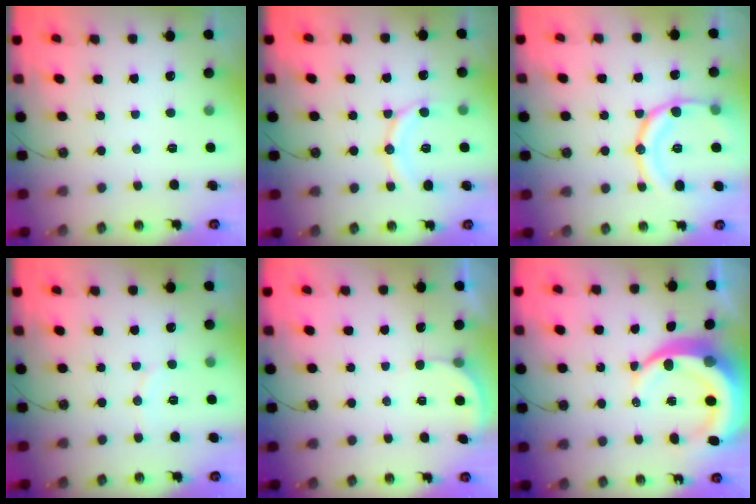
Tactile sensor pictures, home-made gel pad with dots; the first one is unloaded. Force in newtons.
{"total": 11.9, "press": 11.8, "slide": 1.3}
{"total": 17.3, "press": 17.2, "slide": 1.9}
{"total": 5.1, "press": 5.0, "slide": 0.6}
{"total": 2.2, "press": 2.2, "slide": 0.2}
{"total": 12.7, "press": 12.6, "slide": 1.5}